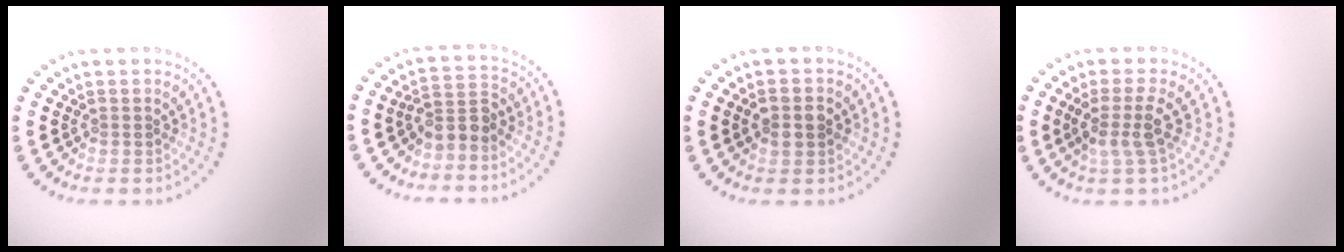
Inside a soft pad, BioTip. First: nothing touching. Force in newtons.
{"total": 2.4, "press": 2.0, "slide": 1.4}
{"total": 2.8, "press": 2.8, "slide": 0.1}
{"total": 2.6, "press": 2.0, "slide": 1.7}